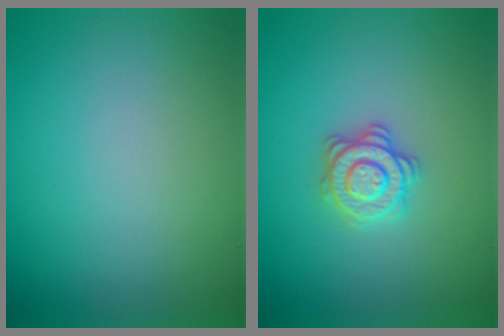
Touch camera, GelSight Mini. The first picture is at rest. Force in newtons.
{"total": 3.1, "press": 2.9, "slide": 0.9}